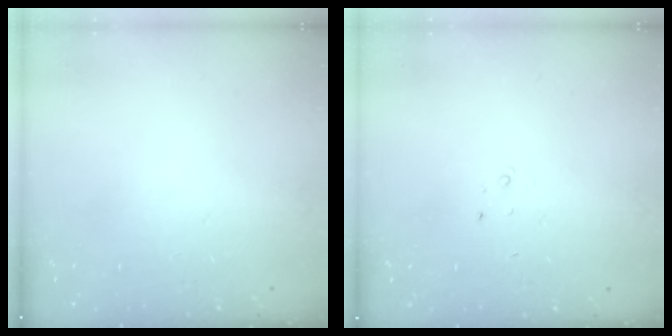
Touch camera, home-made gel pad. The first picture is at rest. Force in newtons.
{"total": 1.5, "press": 1.5, "slide": 0.2}